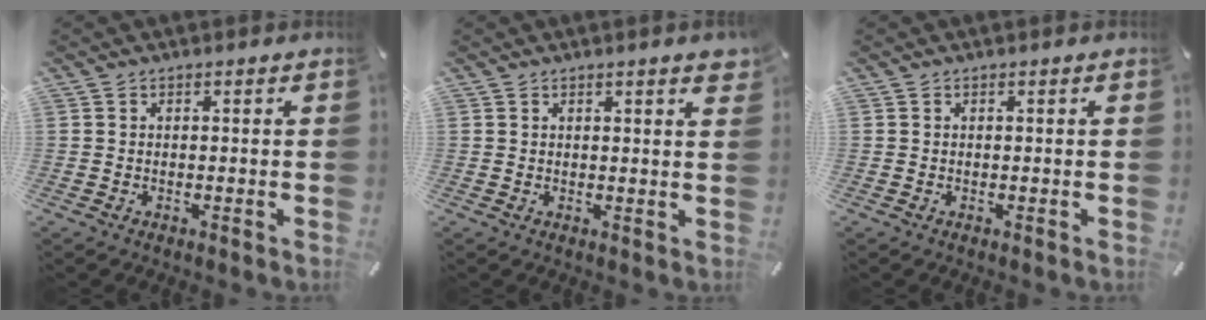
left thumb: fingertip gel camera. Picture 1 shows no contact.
{"total": 2.5, "force": [1.4, 0.2, 2.0], "torque": [-0.041, 0.001, 0.025]}
{"total": 0.0}